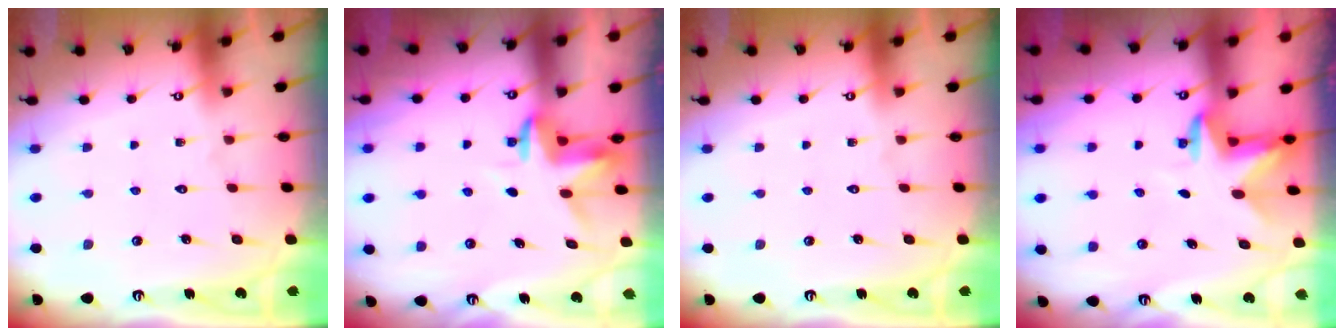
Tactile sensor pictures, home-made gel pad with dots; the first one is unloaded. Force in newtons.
{"total": 3.6, "press": 3.6, "slide": 0.2}
{"total": 0.0}
{"total": 2.9, "press": 2.8, "slide": 0.7}